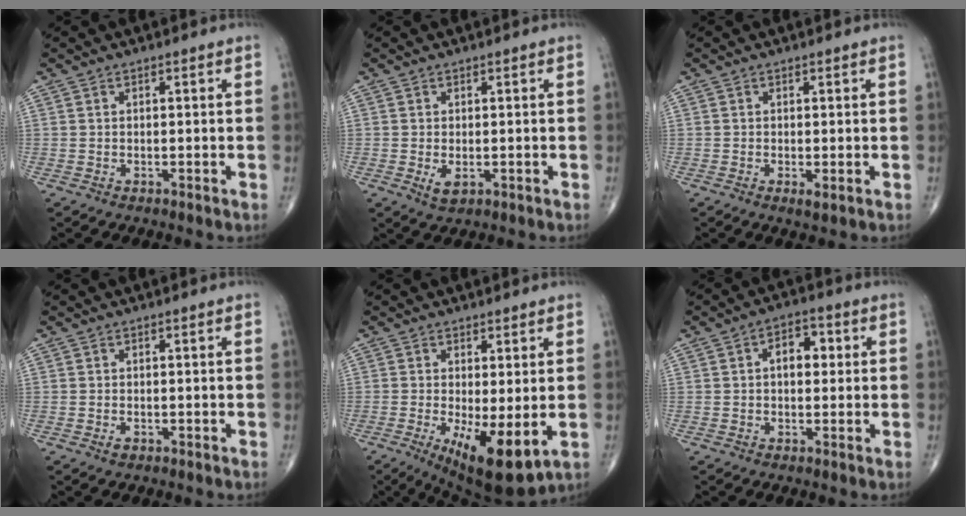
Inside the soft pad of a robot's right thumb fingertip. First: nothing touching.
{"total": 2.3, "force": [-0.4, 1.3, 1.9], "torque": [-0.033, -0.005, -0.004]}
{"total": 1.4, "force": [-0.3, 0.4, 1.3], "torque": [-0.027, -0.006, -0.007]}
{"total": 1.0, "force": [-0.5, 0.7, 0.6], "torque": [-0.011, 0.001, -0.007]}
{"total": 11.0, "force": [-2.5, 3.6, 10.1], "torque": [-0.162, -0.025, -0.026]}
{"total": 5.7, "force": [0.8, 3.5, 4.4], "torque": [-0.047, 0.014, 0.005]}